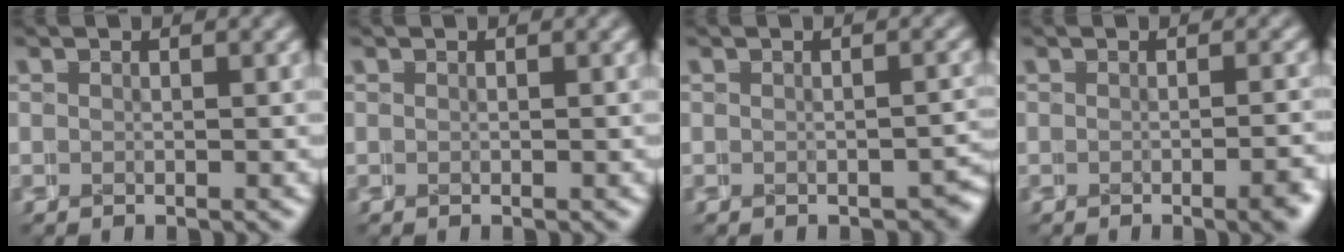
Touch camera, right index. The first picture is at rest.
{"total": 0.0}
{"total": 1.2, "force": [-1.0, 0.6, 0.3], "torque": [-0.002, 0.004, -0.018]}
{"total": 1.6, "force": [-1.2, -0.2, 0.9], "torque": [-0.008, 0.009, -0.023]}